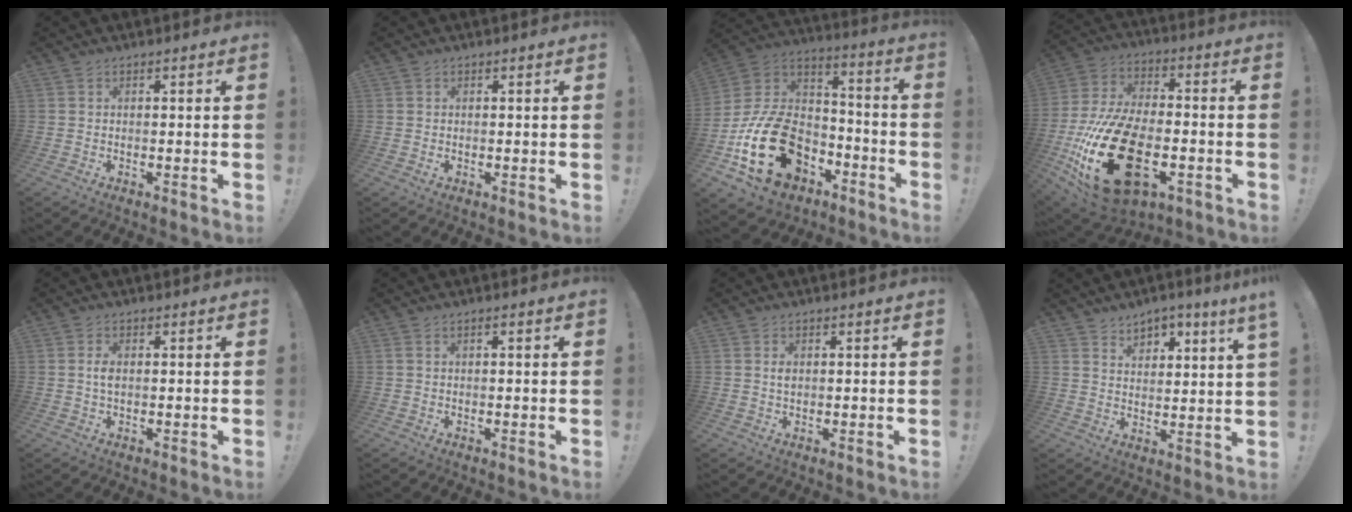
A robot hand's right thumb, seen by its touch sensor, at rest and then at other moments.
{"total": 0.0}
{"total": 25.3, "force": [-9.8, 16.8, 16.2], "torque": [-0.294, 0.060, -0.149]}
{"total": 28.9, "force": [-8.8, 16.5, 22.1], "torque": [-0.426, 0.053, -0.127]}
{"total": 2.3, "force": [0.1, 1.3, 1.9], "torque": [-0.038, 0.004, 0.001]}
{"total": 1.1, "force": [0.0, -0.1, 1.1], "torque": [-0.025, 0.001, 0.000]}
{"total": 1.5, "force": [0.3, 1.0, 1.1], "torque": [-0.023, 0.002, 0.005]}
{"total": 5.2, "force": [4.6, 0.7, 2.4], "torque": [-0.044, -0.024, 0.080]}